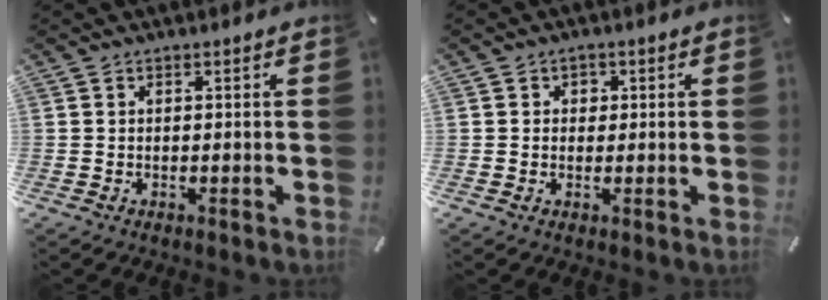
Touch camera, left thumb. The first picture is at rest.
{"total": 2.0, "force": [0.1, 1.9, 0.6], "torque": [0.002, 0.001, -0.006]}